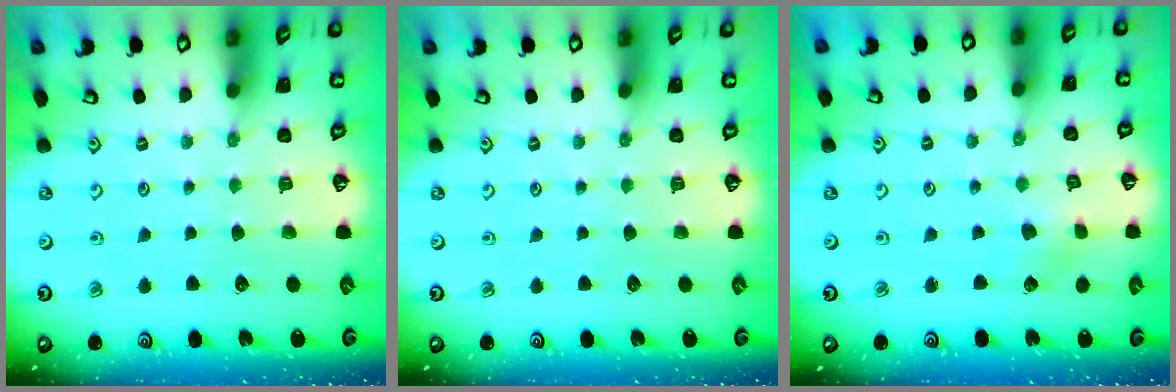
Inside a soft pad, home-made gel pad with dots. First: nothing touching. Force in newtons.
{"total": 0.0}
{"total": 2.8, "press": 2.8, "slide": 0.4}